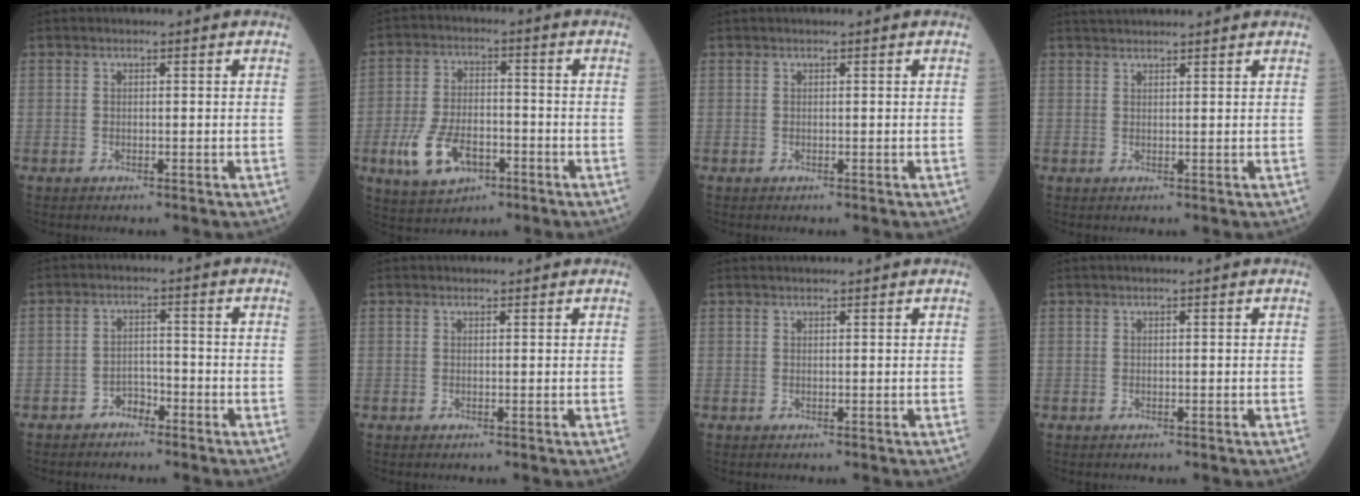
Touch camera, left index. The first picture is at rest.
{"total": 9.3, "force": [-4.0, 5.2, 6.6], "torque": [-0.144, -0.005, -0.069]}
{"total": 0.0}
{"total": 4.6, "force": [4.4, -0.2, 1.4], "torque": [-0.019, 0.035, 0.068]}
{"total": 2.4, "force": [-2.0, 1.2, 0.6], "torque": [-0.007, 0.002, -0.039]}
{"total": 1.4, "force": [1.2, 0.6, 0.1], "torque": [-0.005, 0.009, 0.012]}
{"total": 2.9, "force": [2.8, 0.2, 0.8], "torque": [-0.009, 0.022, 0.037]}
{"total": 1.3, "force": [1.2, -0.1, 0.5], "torque": [-0.007, 0.016, 0.021]}